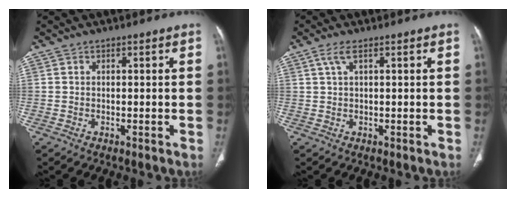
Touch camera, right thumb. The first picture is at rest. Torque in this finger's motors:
{"motor_torque": [-0.06, -0.06, 0.34, -0.34, 0.01]}